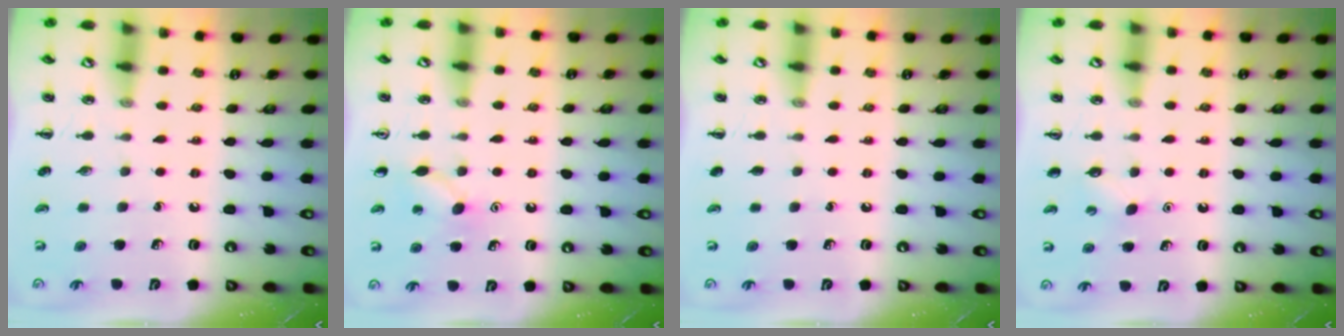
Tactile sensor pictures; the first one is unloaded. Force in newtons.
{"total": 6.8, "press": 6.7, "slide": 1.5}
{"total": 0.0}
{"total": 2.8, "press": 2.7, "slide": 0.8}